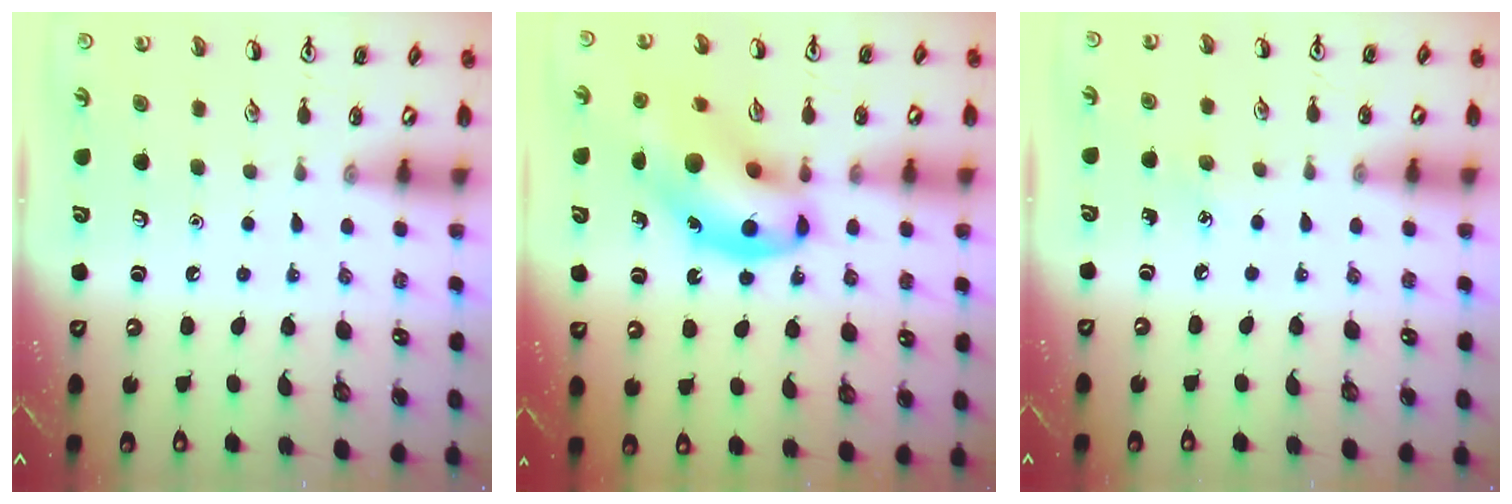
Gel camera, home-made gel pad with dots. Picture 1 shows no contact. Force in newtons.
{"total": 15.6, "press": 15.2, "slide": 3.5}
{"total": 3.0, "press": 2.8, "slide": 1.1}